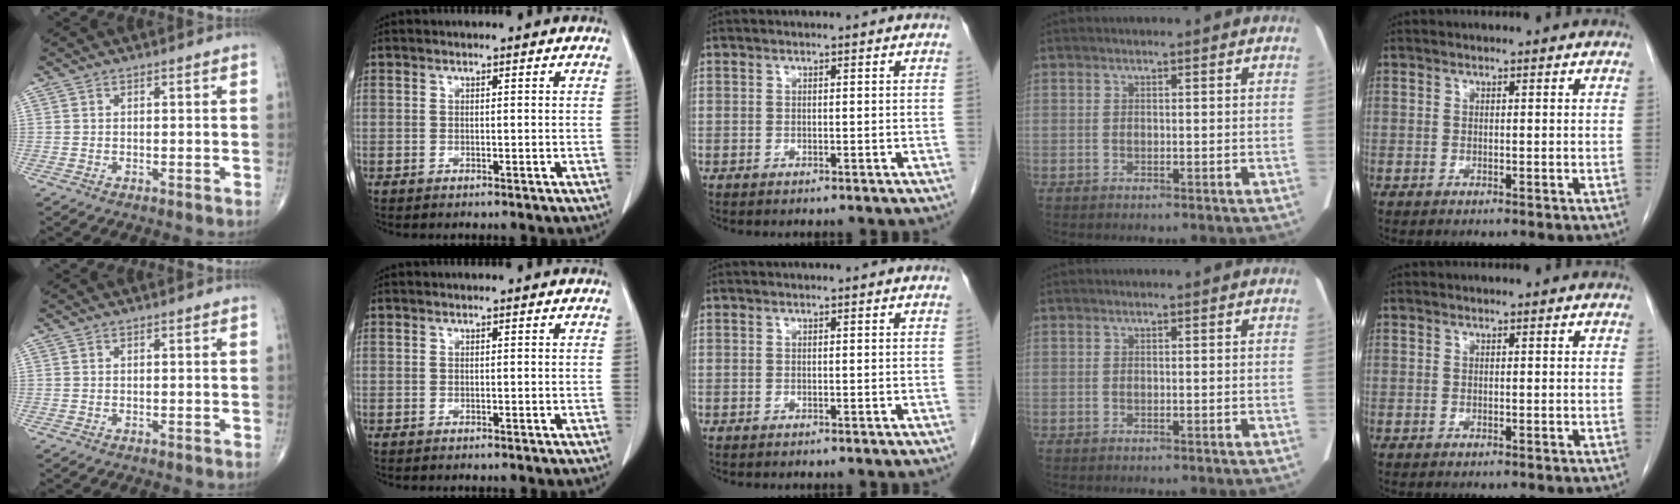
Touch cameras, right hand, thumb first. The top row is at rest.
{}